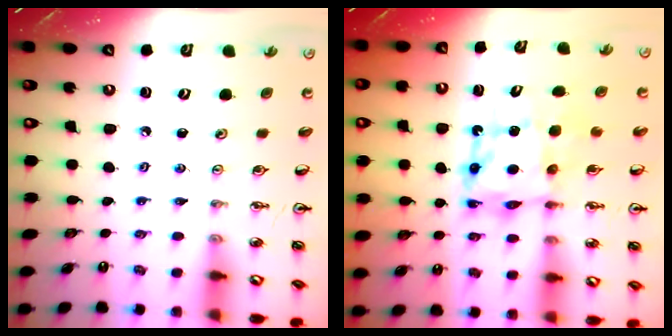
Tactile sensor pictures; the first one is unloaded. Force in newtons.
{"total": 7.3, "press": 7.2, "slide": 1.2}